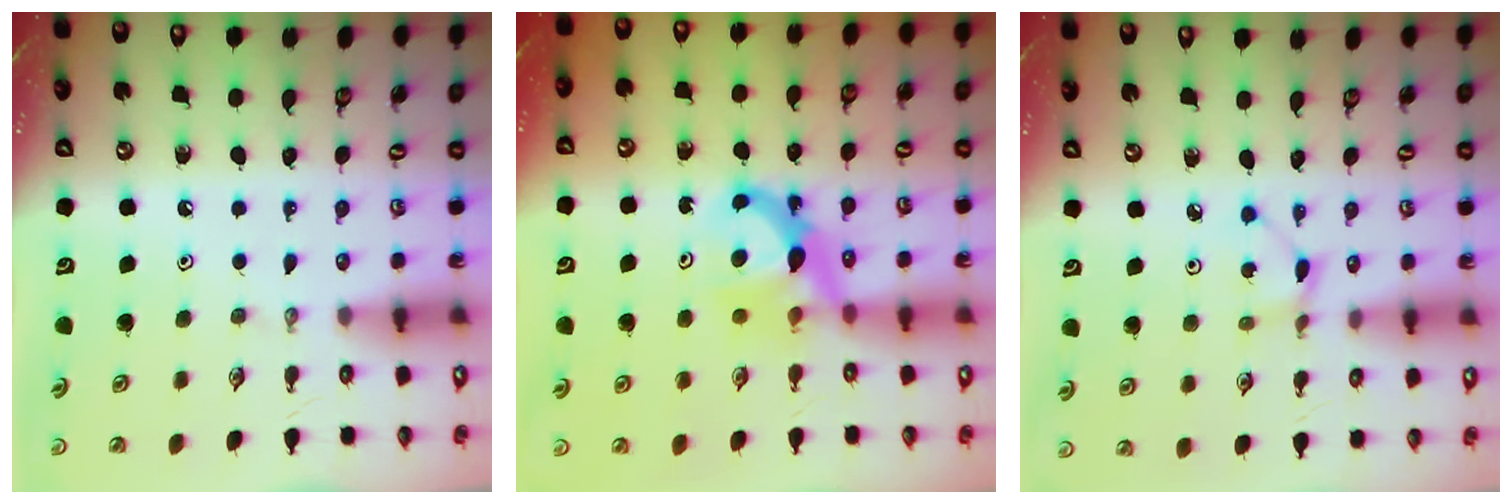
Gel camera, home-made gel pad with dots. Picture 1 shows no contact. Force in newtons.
{"total": 7.1, "press": 7.1, "slide": 0.2}
{"total": 1.5, "press": 1.5, "slide": 0.2}